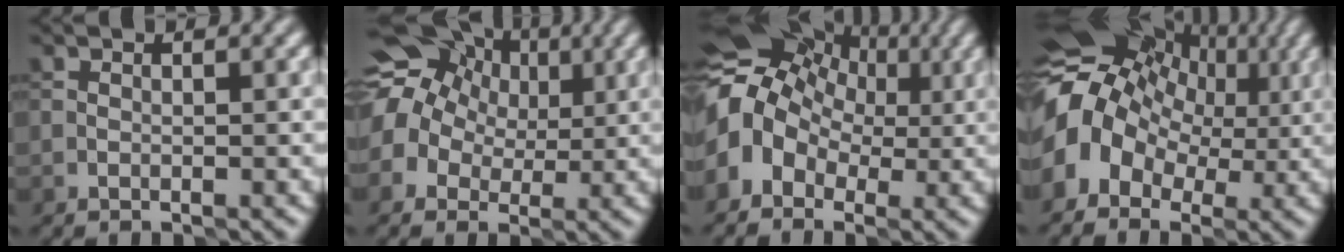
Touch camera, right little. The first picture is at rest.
{"total": 13.9, "force": [5.4, 11.0, 6.6], "torque": [-0.143, 0.048, 0.066]}
{"total": 9.2, "force": [1.6, 7.1, 5.7], "torque": [-0.087, 0.019, 0.026]}
{"total": 11.6, "force": [1.6, 8.8, 7.3], "torque": [-0.125, 0.021, 0.028]}